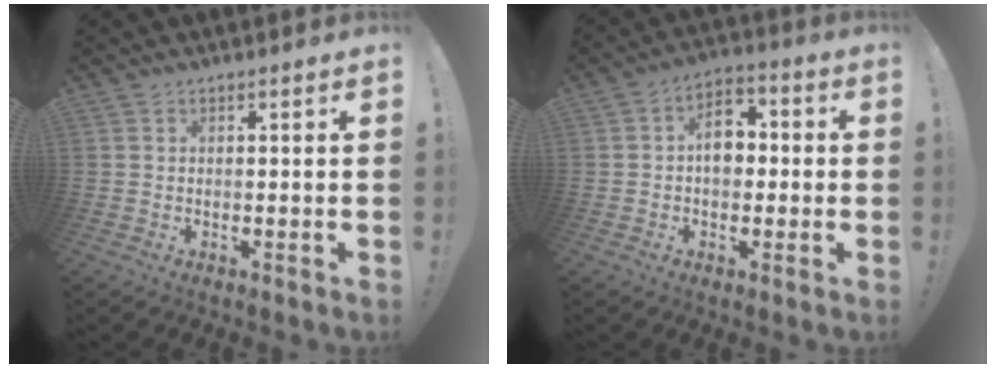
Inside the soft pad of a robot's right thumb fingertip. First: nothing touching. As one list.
[{"total": 9.1, "force": [0.2, 6.6, 6.3], "torque": [-0.085, 0.015, 0.005]}]